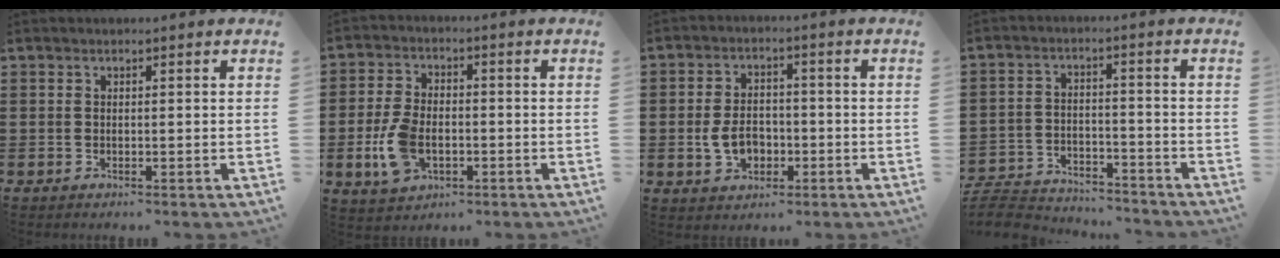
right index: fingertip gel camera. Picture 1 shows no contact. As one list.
[{"total": 7.1, "force": [-2.1, 4.2, 5.4], "torque": [-0.127, 0.003, -0.043]}, {"total": 5.8, "force": [-1.4, 4.0, 3.9], "torque": [-0.082, 0.002, -0.031]}, {"total": 6.0, "force": [-5.9, 0.8, 0.9], "torque": [-0.032, 0.004, -0.120]}]